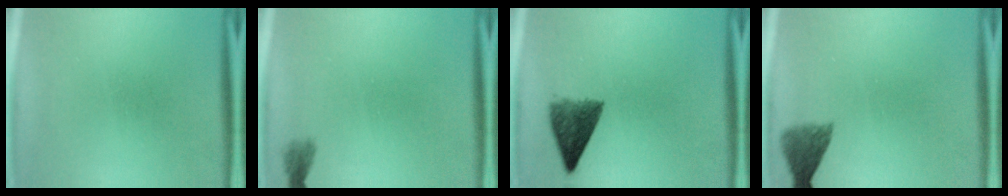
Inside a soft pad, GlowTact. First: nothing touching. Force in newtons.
{"total": 1.3}
{"total": 6.5}
{"total": 3.7}